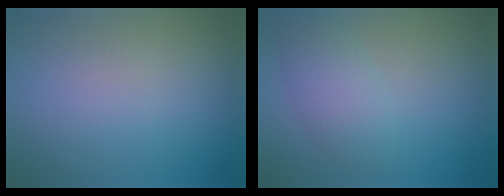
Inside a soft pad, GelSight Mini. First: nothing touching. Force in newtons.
{"total": 3.3, "press": 3.3, "slide": 0.1}